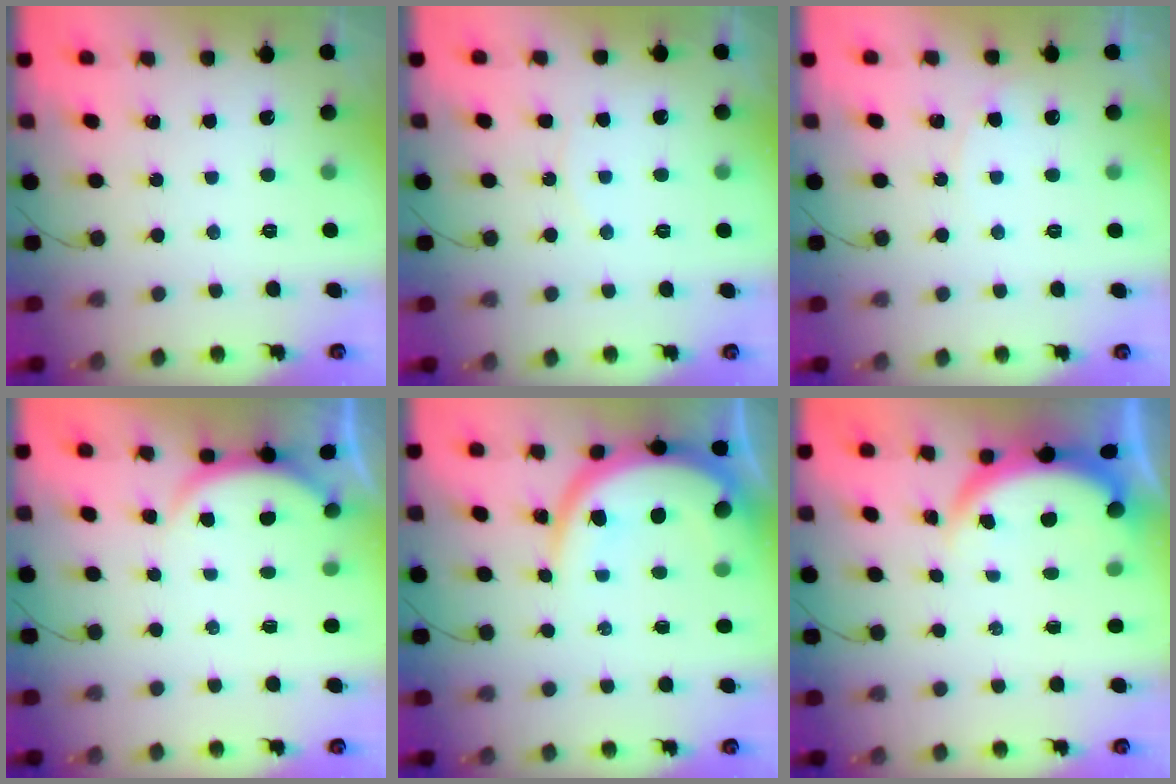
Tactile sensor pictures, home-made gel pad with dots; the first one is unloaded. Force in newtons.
{"total": 3.9, "press": 3.7, "slide": 1.4}
{"total": 3.3, "press": 3.3, "slide": 0.3}
{"total": 2.5, "press": 2.5, "slide": 0.6}
{"total": 12.0, "press": 12.0, "slide": 1.2}
{"total": 3.9, "press": 3.9, "slide": 0.1}